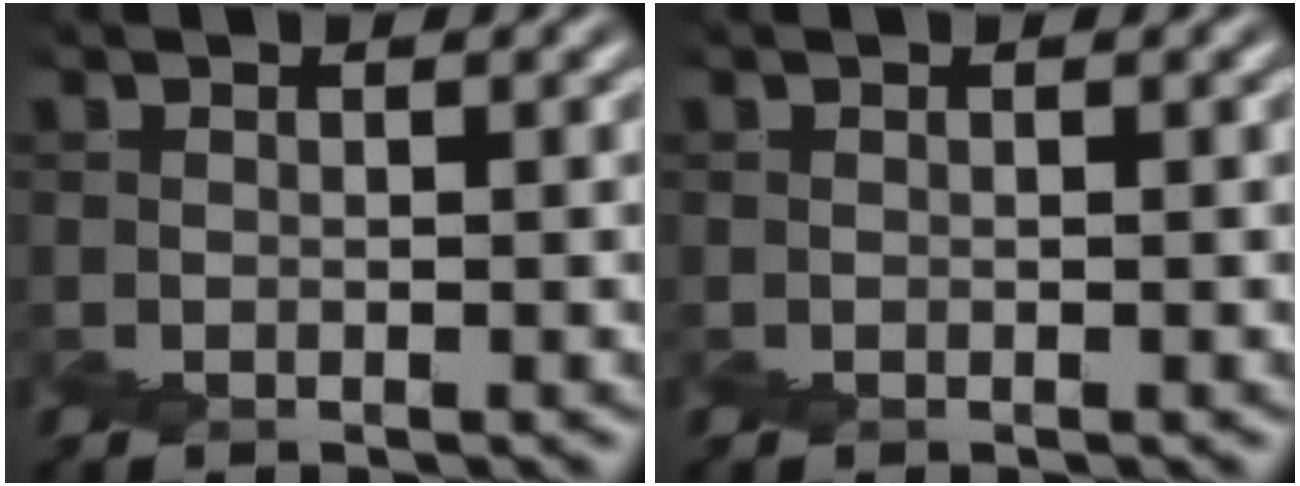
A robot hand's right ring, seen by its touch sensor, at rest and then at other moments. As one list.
[{"total": 0.0}]